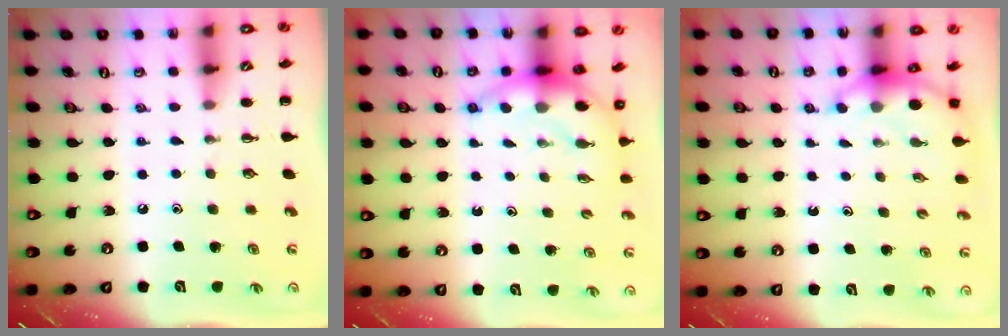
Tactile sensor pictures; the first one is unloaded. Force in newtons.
{"total": 7.0, "press": 6.9, "slide": 1.3}
{"total": 4.2, "press": 4.1, "slide": 1.1}